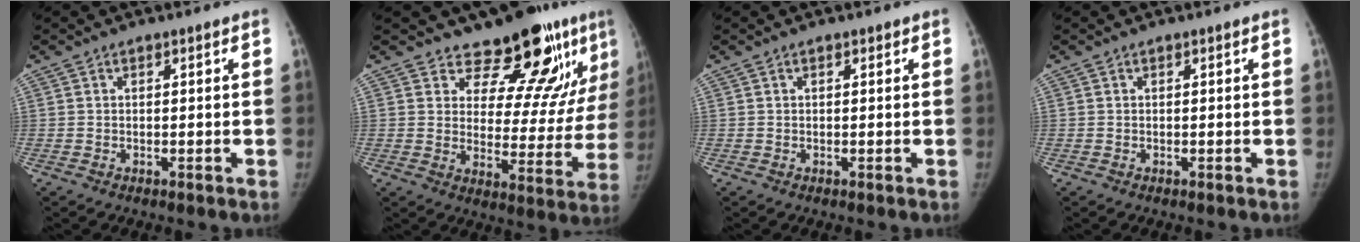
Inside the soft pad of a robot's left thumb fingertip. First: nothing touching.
{"total": 15.5, "force": [11.7, 6.1, 8.2], "torque": [-0.050, -0.101, 0.158]}
{"total": 0.0}
{"total": 0.0}